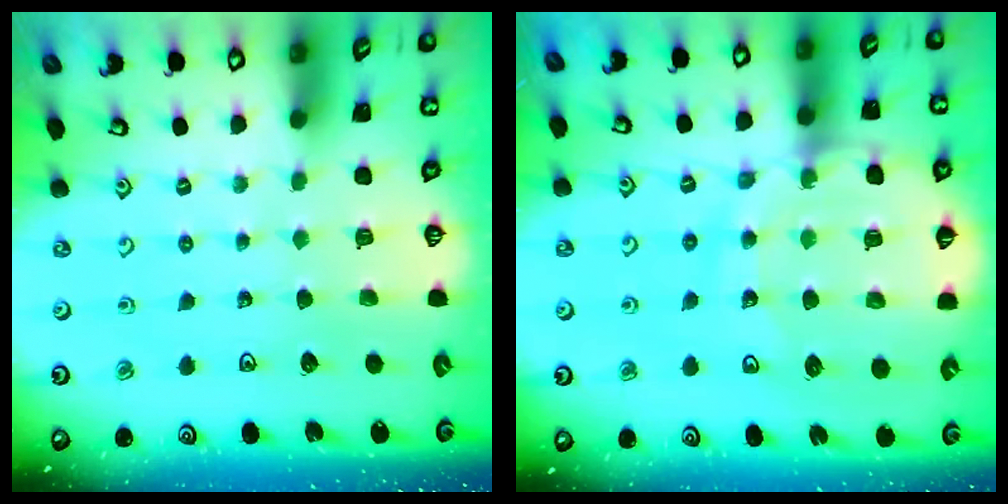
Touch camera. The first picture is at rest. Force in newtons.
{"total": 16.0, "press": 15.7, "slide": 2.8}